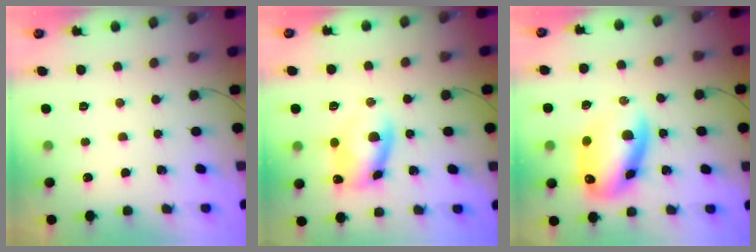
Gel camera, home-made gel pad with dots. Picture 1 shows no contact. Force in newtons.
{"total": 9.4, "press": 9.4, "slide": 0.8}
{"total": 15.9, "press": 15.4, "slide": 3.6}